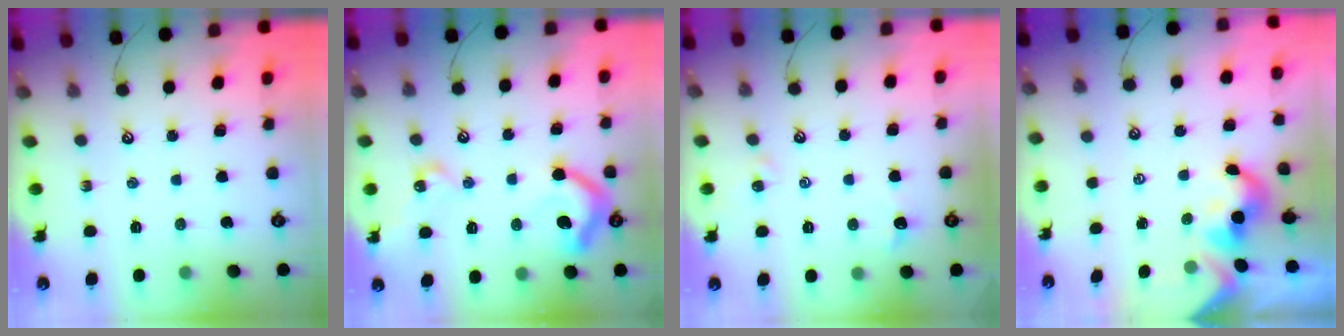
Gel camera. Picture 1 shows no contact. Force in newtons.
{"total": 13.4, "press": 13.3, "slide": 1.1}
{"total": 1.8, "press": 1.7, "slide": 0.5}
{"total": 2.0, "press": 2.0, "slide": 0.3}